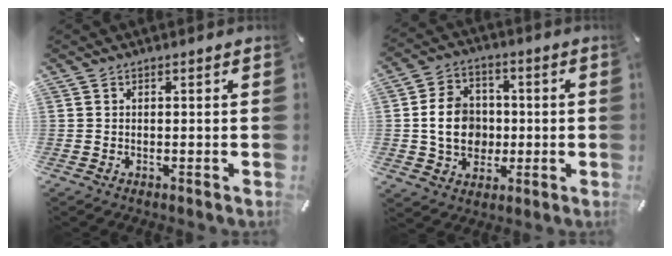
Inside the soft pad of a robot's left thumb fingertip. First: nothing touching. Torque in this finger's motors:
{"motor_torque": [2.45, 2.55, 1.36, 0.06, 0.09]}